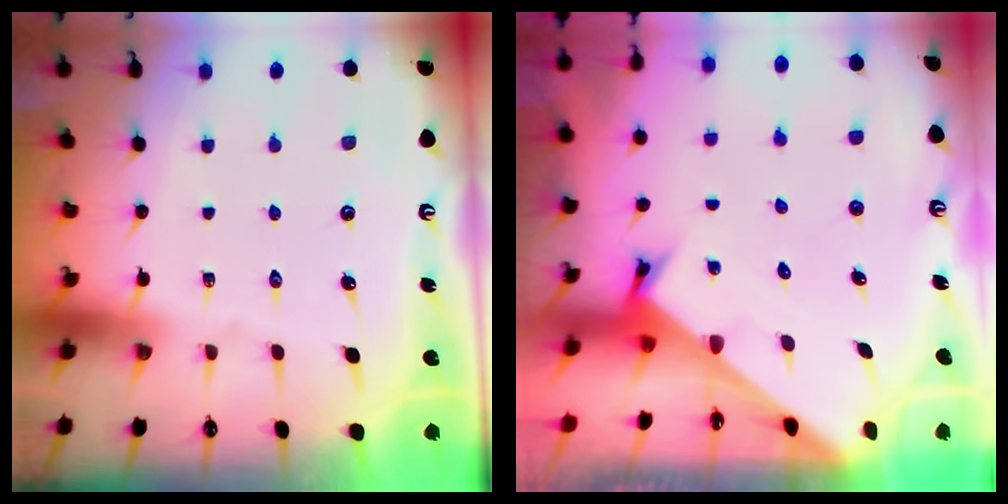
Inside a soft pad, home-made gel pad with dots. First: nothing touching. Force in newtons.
{"total": 2.3, "press": 2.3, "slide": 0.2}